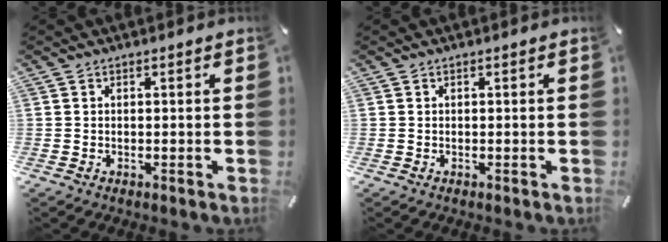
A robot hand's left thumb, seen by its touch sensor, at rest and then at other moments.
{"total": 0.0}